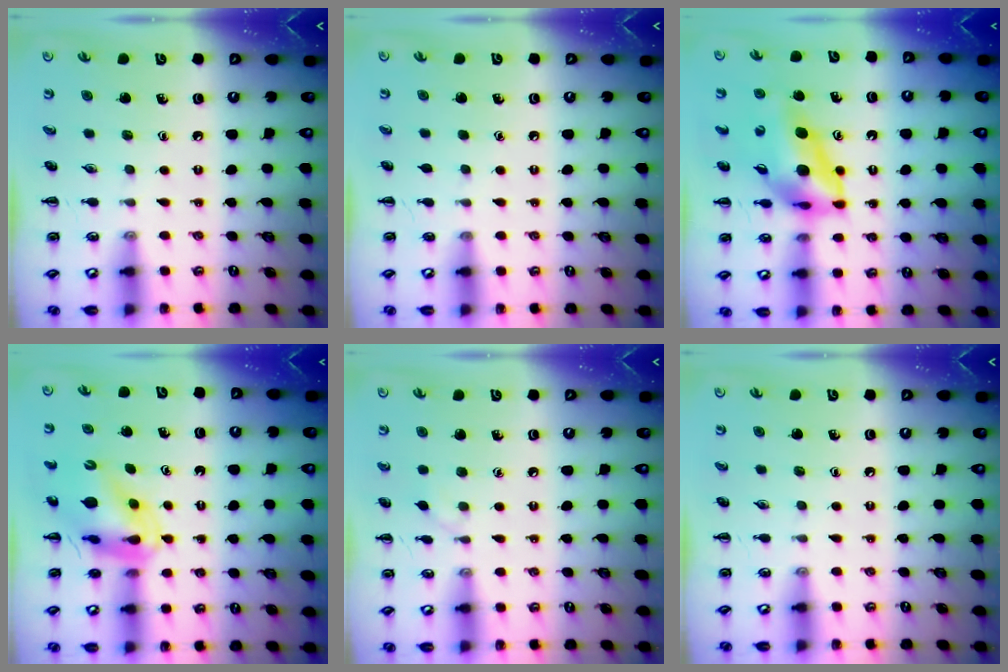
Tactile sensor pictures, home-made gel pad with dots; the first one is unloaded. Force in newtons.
{"total": 0.0}
{"total": 11.7, "press": 11.0, "slide": 3.8}
{"total": 11.2, "press": 10.6, "slide": 3.6}
{"total": 2.9, "press": 2.7, "slide": 1.1}
{"total": 0.0}